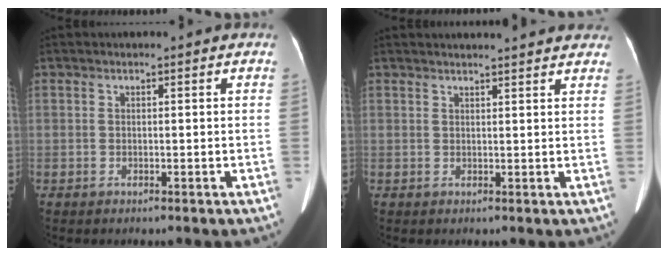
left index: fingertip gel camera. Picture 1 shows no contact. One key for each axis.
{"total": 12.3, "fx": 11.5, "fy": 1.7, "fz": 3.9, "tx": -0.040, "ty": 0.021, "tz": 0.127}